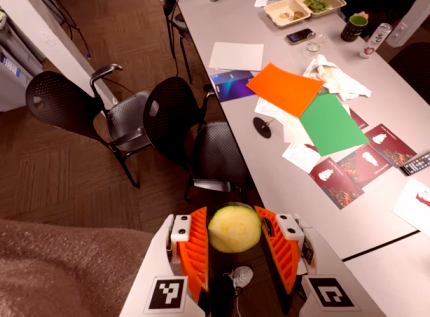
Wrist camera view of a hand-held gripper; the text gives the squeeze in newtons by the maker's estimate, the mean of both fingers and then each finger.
{"total": 12.5, "left": 13.1, "right": 11.8}